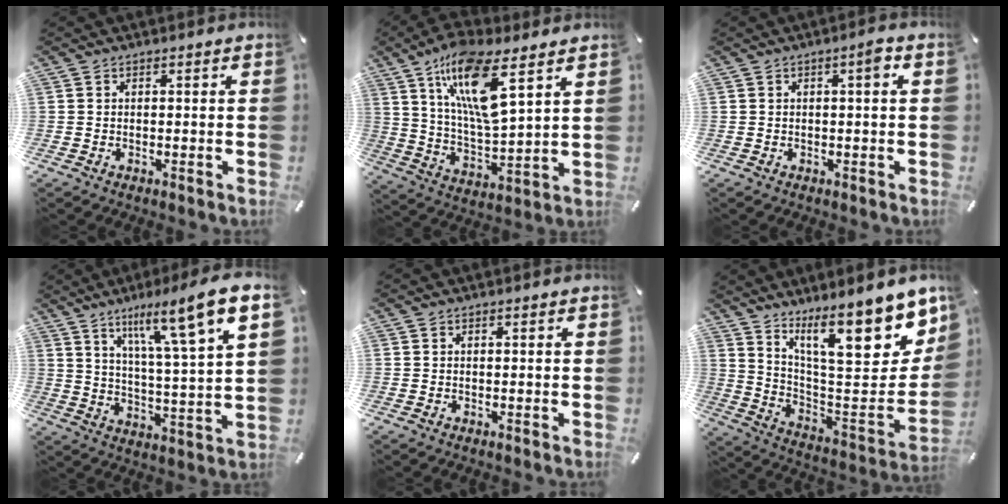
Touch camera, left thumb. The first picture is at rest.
{"total": 16.3, "force": [9.5, 4.6, 12.4], "torque": [-0.247, -0.041, 0.159]}
{"total": 3.0, "force": [0.8, 0.4, 2.8], "torque": [-0.040, -0.002, 0.007]}
{"total": 14.0, "force": [9.2, 1.7, 10.5], "torque": [-0.161, -0.056, 0.137]}
{"total": 0.0}
{"total": 21.5, "force": [14.2, 7.0, 14.6], "torque": [-0.198, -0.111, 0.229]}